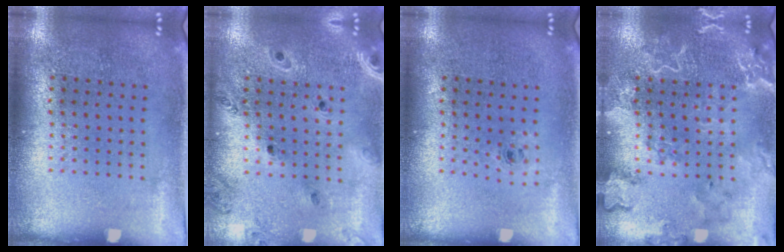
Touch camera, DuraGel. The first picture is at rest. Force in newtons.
{"total": 0.6, "press": 0.6, "slide": 0.1}
{"total": 0.6, "press": 0.3, "slide": 0.5}
{"total": 2.6, "press": 2.4, "slide": 1.0}